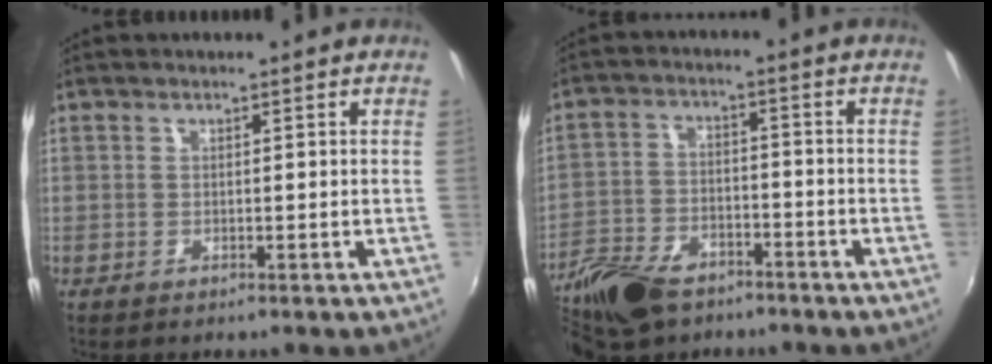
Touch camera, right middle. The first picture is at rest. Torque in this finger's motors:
{"motor_torque": [0.65, -1.32, 0.04, 0.07]}